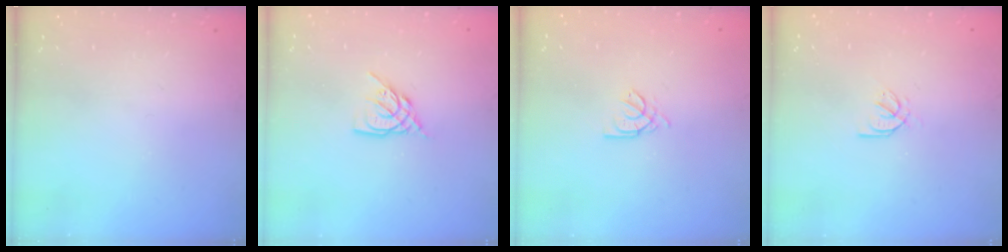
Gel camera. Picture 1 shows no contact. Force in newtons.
{"total": 8.0, "press": 7.9, "slide": 1.1}
{"total": 2.2, "press": 2.2, "slide": 0.6}
{"total": 2.1, "press": 2.0, "slide": 0.5}